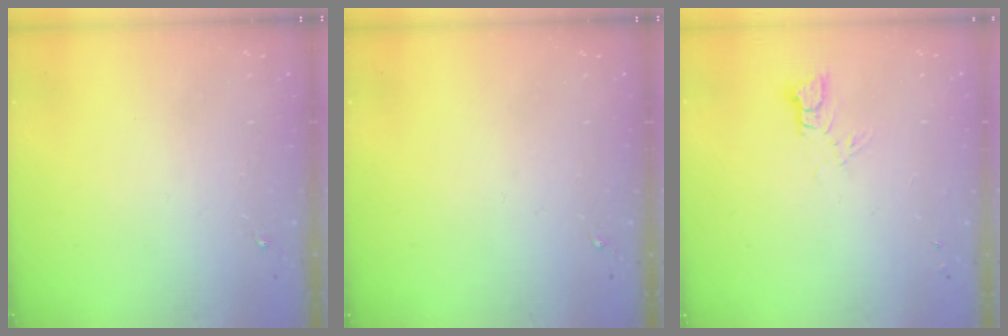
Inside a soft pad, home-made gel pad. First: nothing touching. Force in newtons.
{"total": 0.0}
{"total": 3.4, "press": 3.4, "slide": 0.2}